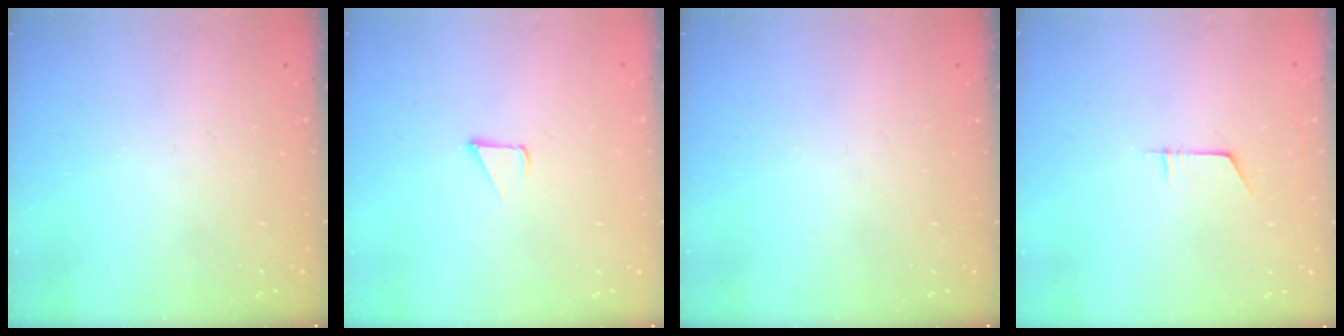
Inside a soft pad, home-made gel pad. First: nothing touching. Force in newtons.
{"total": 1.7, "press": 1.7, "slide": 0.1}
{"total": 0.0}
{"total": 5.7, "press": 5.7, "slide": 0.5}